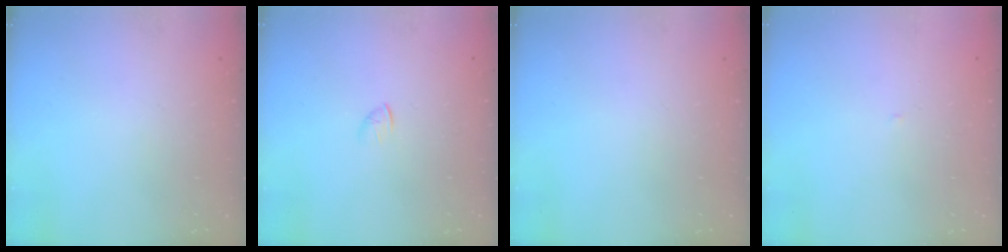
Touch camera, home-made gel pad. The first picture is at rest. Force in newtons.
{"total": 1.3, "press": 1.2, "slide": 0.4}
{"total": 0.0}
{"total": 1.8, "press": 1.8, "slide": 0.3}